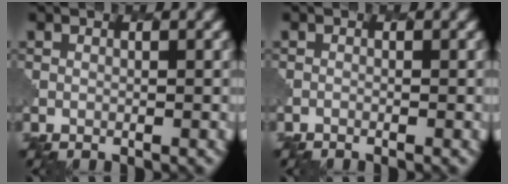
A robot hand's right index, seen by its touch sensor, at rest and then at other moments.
{"total": 0.7, "force": [-0.6, 0.1, 0.2], "torque": [-0.001, 0.003, -0.014]}